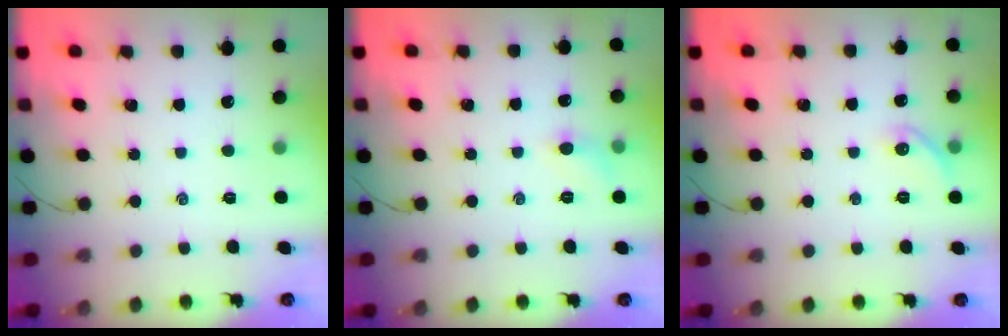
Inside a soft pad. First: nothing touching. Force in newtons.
{"total": 5.1, "press": 4.8, "slide": 1.6}
{"total": 6.1, "press": 6.0, "slide": 1.0}